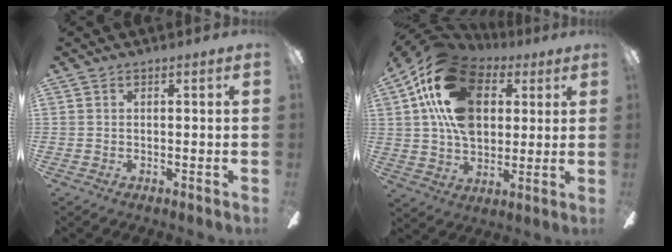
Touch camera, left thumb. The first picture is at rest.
{"total": 21.2, "force": [7.1, 14.4, 13.8], "torque": [-0.260, -0.004, 0.126]}